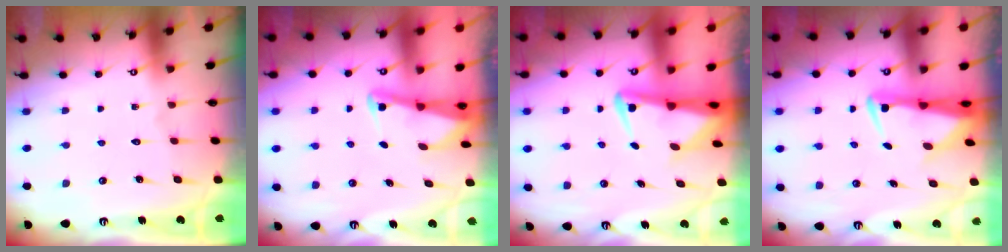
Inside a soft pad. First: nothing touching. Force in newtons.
{"total": 2.2, "press": 2.2, "slide": 0.3}
{"total": 4.1, "press": 4.0, "slide": 1.0}
{"total": 3.4, "press": 3.3, "slide": 0.6}